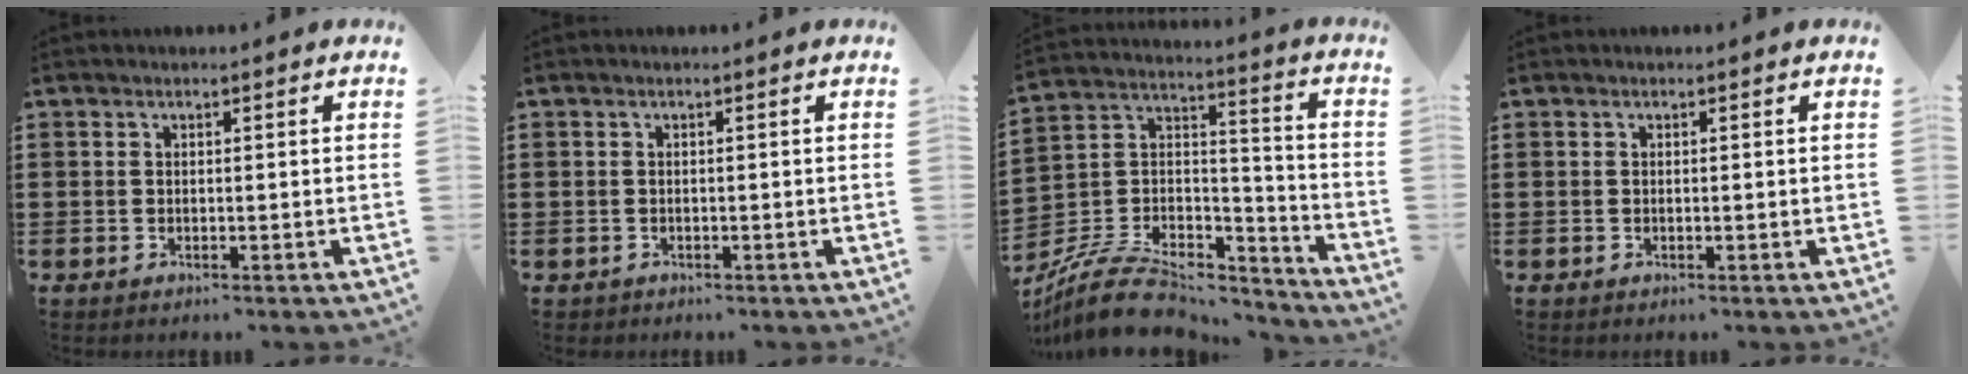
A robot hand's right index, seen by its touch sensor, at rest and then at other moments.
{"total": 0.7, "force": [-0.4, 0.6, -0.1], "torque": [0.000, 0.005, -0.011]}
{"total": 9.4, "force": [-7.4, 4.2, 3.9], "torque": [-0.088, 0.017, -0.142]}
{"total": 0.0}